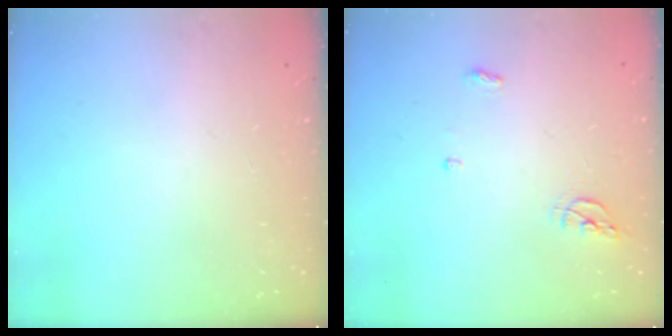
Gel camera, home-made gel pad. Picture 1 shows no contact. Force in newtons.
{"total": 5.6, "press": 5.6, "slide": 0.7}